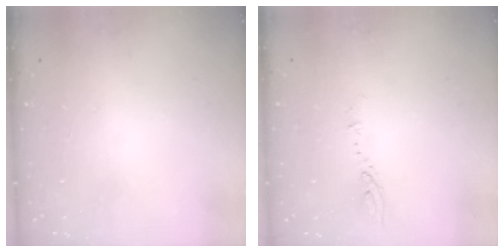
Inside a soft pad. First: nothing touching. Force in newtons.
{"total": 4.5, "press": 4.4, "slide": 0.5}